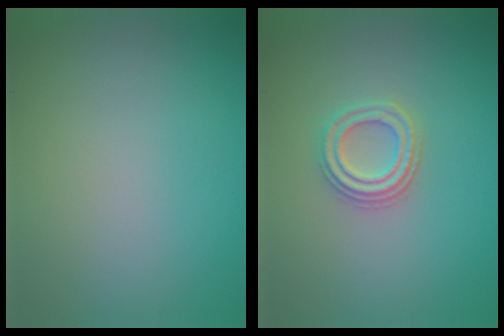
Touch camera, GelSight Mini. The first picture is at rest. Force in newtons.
{"total": 2.9, "press": 2.7, "slide": 1.2}